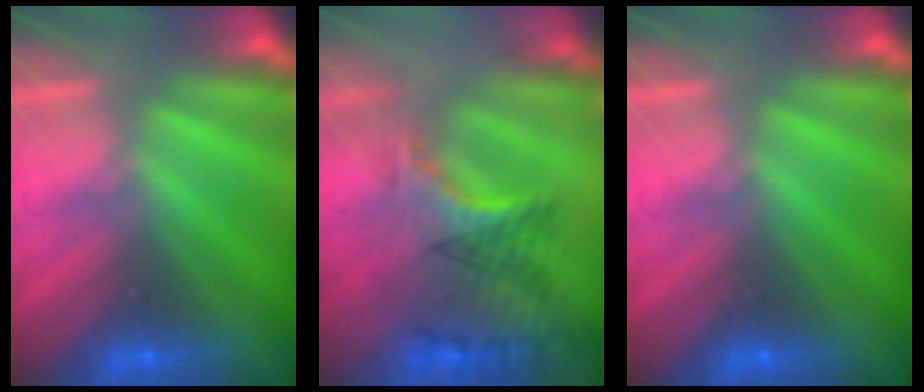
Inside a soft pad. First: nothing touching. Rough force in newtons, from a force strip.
{"total": 2.9}
{"total": 0.0}